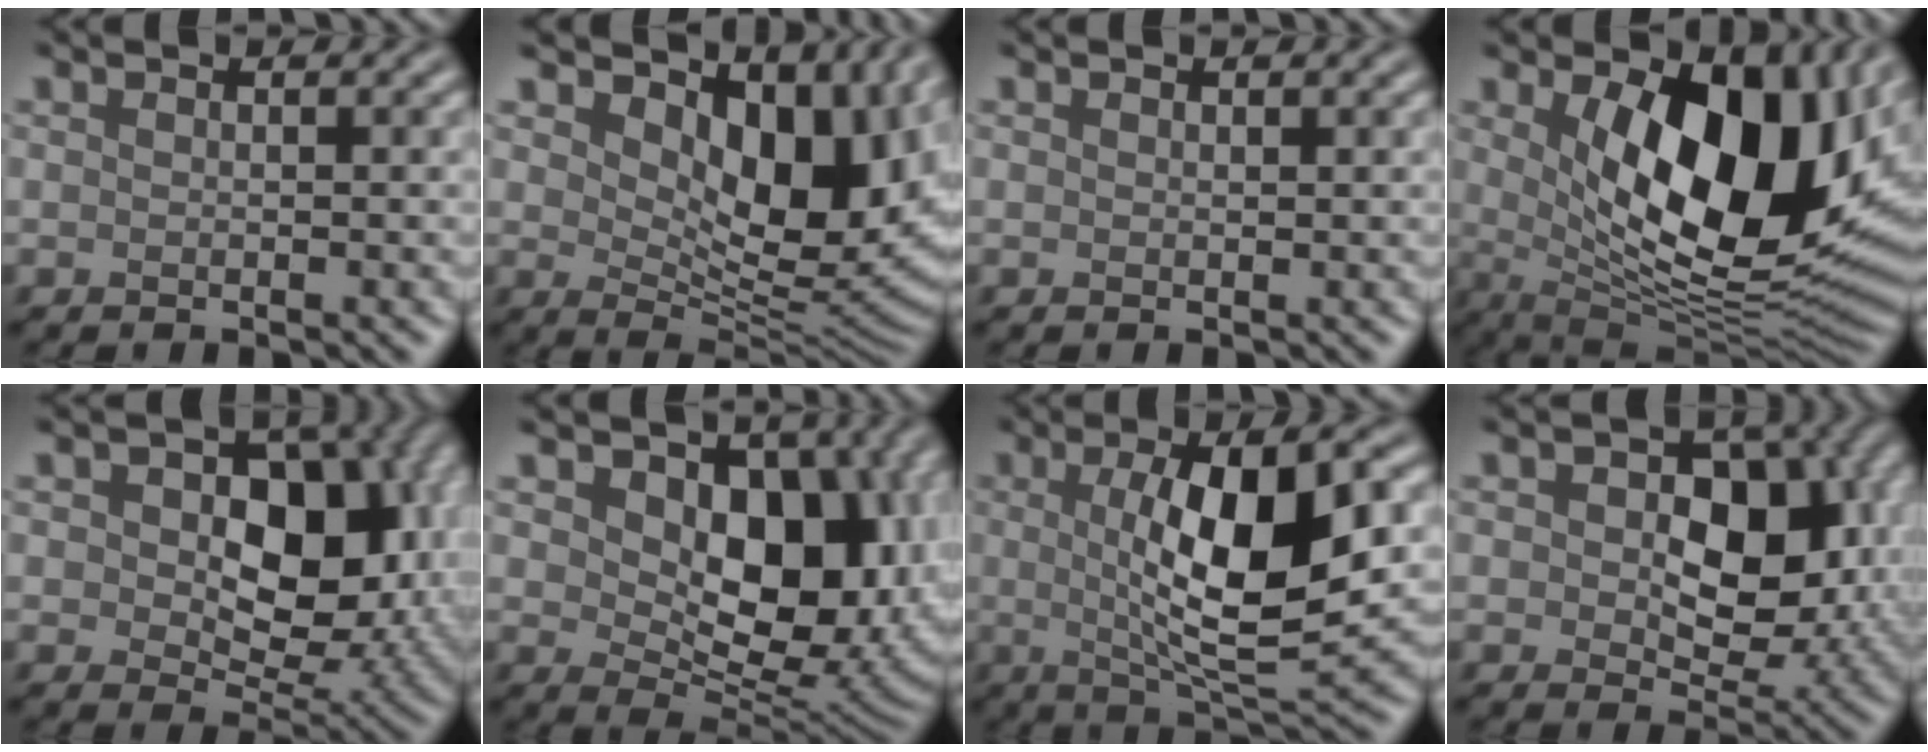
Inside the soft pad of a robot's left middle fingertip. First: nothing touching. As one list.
[{"total": 12.1, "force": [4.8, 6.3, 9.1], "torque": [-0.129, -0.008, 0.083]}, {"total": 0.0}, {"total": 14.3, "force": [3.0, 7.5, 11.8], "torque": [-0.162, -0.024, 0.058]}, {"total": 10.4, "force": [1.6, 6.6, 7.9], "torque": [-0.110, 0.000, 0.022]}, {"total": 11.1, "force": [2.4, 7.3, 8.0], "torque": [-0.116, -0.017, 0.037]}, {"total": 9.8, "force": [0.9, 3.0, 9.3], "torque": [-0.152, -0.006, 0.021]}, {"total": 9.2, "force": [1.0, 5.9, 7.0], "torque": [-0.097, -0.003, 0.014]}]